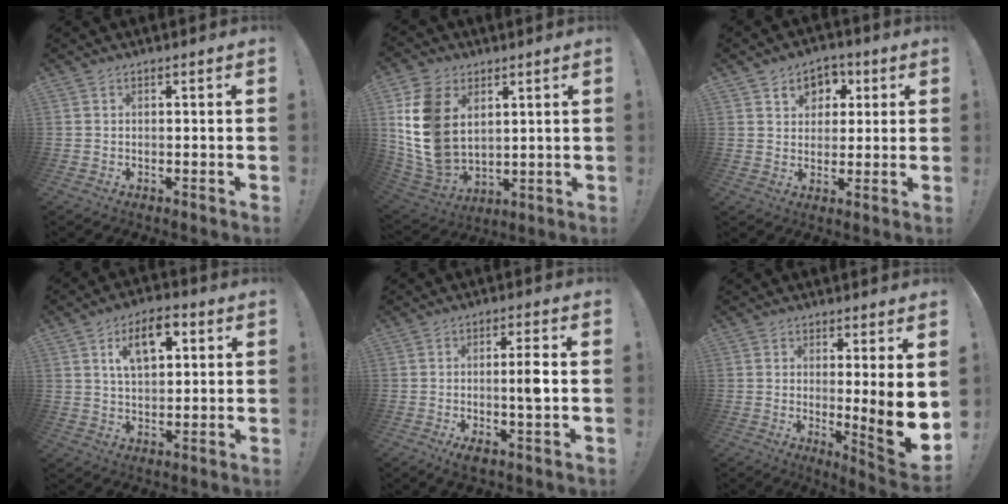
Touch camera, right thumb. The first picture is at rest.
{"total": 17.9, "force": [4.8, 12.9, 11.5], "torque": [-0.247, -0.018, 0.096]}
{"total": 7.1, "force": [2.3, 6.4, 2.2], "torque": [-0.029, -0.006, 0.044]}
{"total": 10.0, "force": [4.2, 5.4, 7.3], "torque": [-0.112, 0.003, 0.072]}
{"total": 6.3, "force": [-0.7, 0.3, 6.2], "torque": [-0.114, 0.004, -0.014]}
{"total": 11.5, "force": [-0.2, 0.6, 11.5], "torque": [-0.144, -0.035, 0.000]}